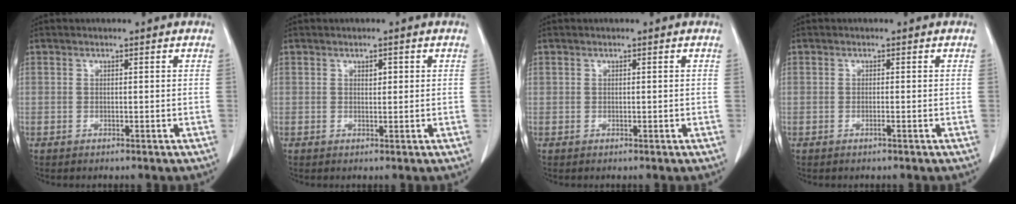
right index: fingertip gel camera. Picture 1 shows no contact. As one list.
[{"total": 1.2, "force": [0.4, 0.6, 0.9], "torque": [-0.012, 0.000, 0.007]}, {"total": 0.0}, {"total": 0.6, "force": [-0.3, -0.1, 0.5], "torque": [-0.012, -0.001, -0.005]}]